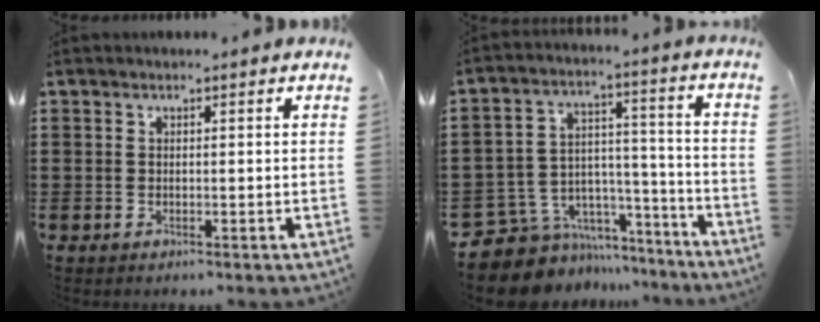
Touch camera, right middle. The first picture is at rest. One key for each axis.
{"total": 8.8, "fx": -7.2, "fy": 4.8, "fz": 1.5, "tx": -0.048, "ty": 0.010, "tz": -0.136}